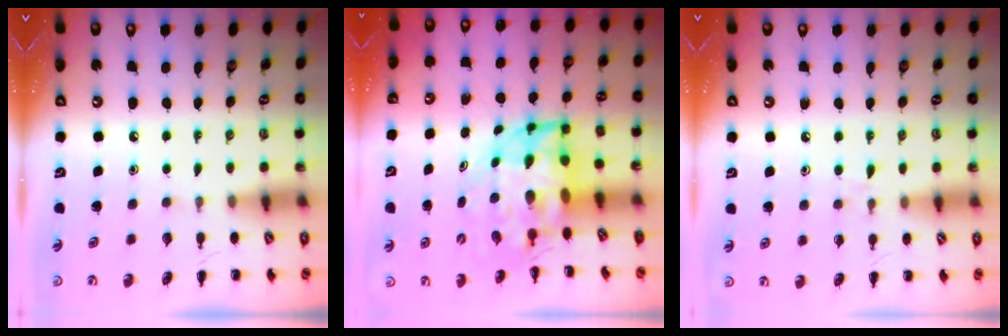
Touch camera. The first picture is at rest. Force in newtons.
{"total": 7.9, "press": 7.6, "slide": 1.9}
{"total": 5.1, "press": 4.7, "slide": 2.0}